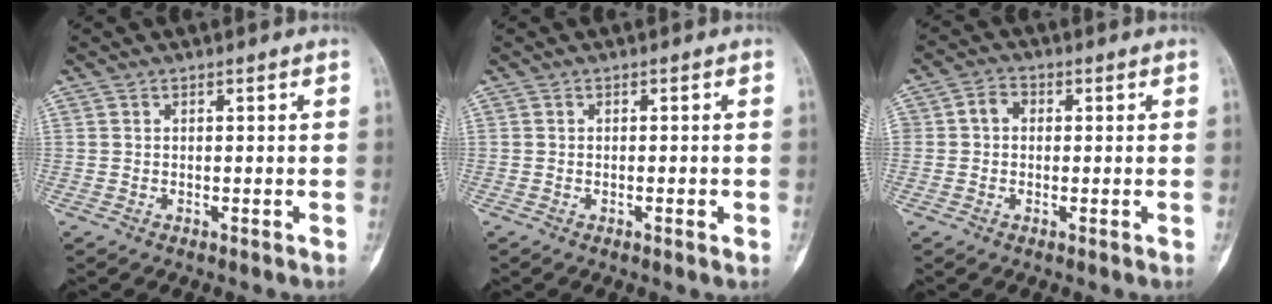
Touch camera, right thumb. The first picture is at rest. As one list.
[{"total": 1.3, "force": [-0.3, 0.3, 1.2], "torque": [-0.017, -0.002, -0.004]}, {"total": 3.5, "force": [0.3, 3.0, 1.9], "torque": [-0.020, 0.013, 0.000]}]